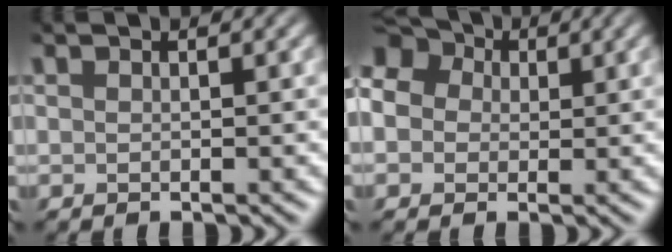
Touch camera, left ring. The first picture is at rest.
{"total": 9.4, "force": [3.2, 7.6, 4.5], "torque": [-0.099, 0.032, 0.039]}